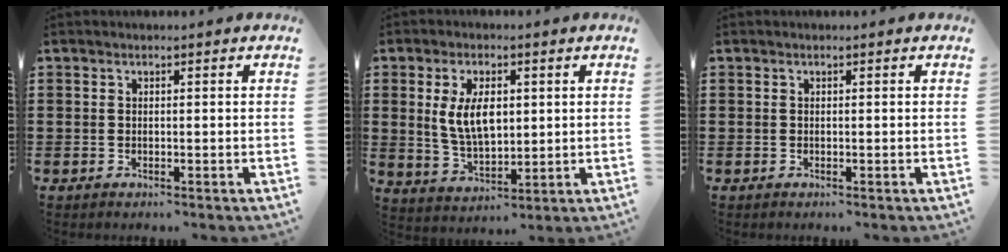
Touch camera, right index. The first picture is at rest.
{"total": 7.6, "force": [1.4, 4.0, 6.4], "torque": [-0.131, 0.005, 0.021]}
{"total": 0.0}